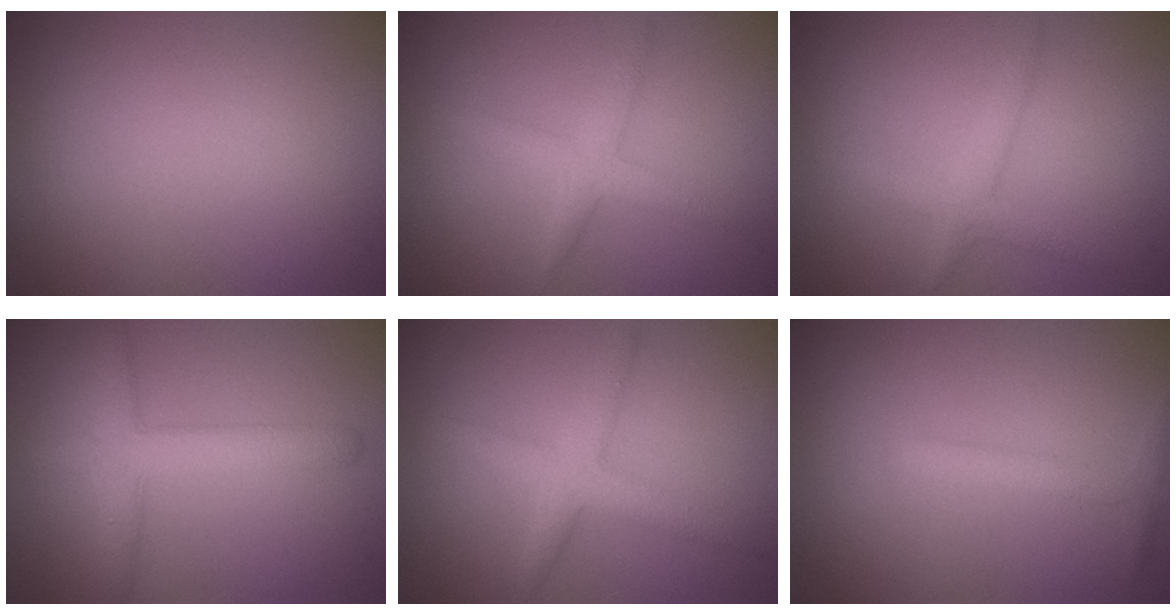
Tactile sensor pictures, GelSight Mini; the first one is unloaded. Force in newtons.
{"total": 2.2, "press": 2.2, "slide": 0.1}
{"total": 2.0, "press": 2.0, "slide": 0.1}
{"total": 3.8, "press": 3.8, "slide": 0.2}
{"total": 3.0, "press": 3.0, "slide": 0.2}
{"total": 1.6, "press": 1.6, "slide": 0.1}